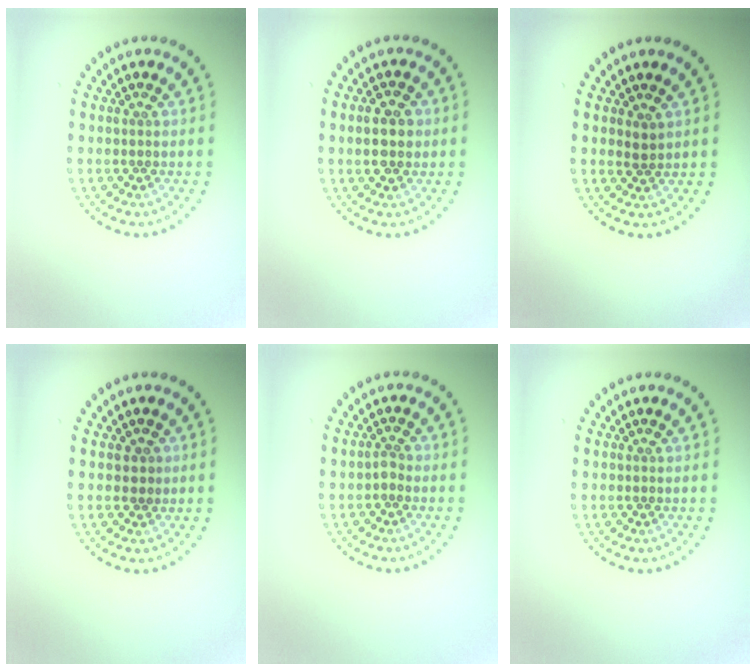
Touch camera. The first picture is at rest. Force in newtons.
{"total": 2.9, "press": 2.9, "slide": 0.1}
{"total": 1.2, "press": 0.9, "slide": 0.8}
{"total": 1.0, "press": 0.9, "slide": 0.4}
{"total": 1.0, "press": 0.7, "slide": 0.7}
{"total": 0.0}